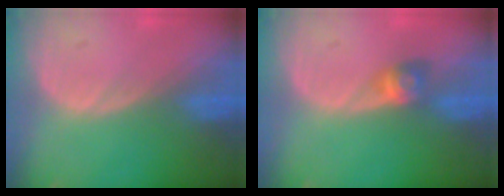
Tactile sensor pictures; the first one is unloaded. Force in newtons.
{"total": 2.9, "press": 2.5, "slide": 1.4}